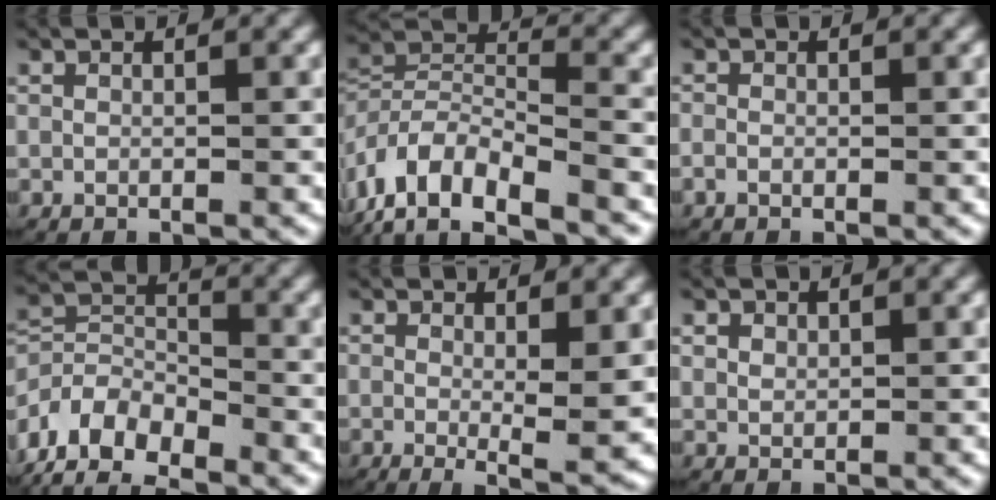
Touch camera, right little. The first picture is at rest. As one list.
[{"total": 9.3, "force": [-3.9, 6.8, 4.9], "torque": [-0.121, -0.025, -0.066]}, {"total": 1.1, "force": [-0.7, 0.7, 0.5], "torque": [-0.014, -0.004, -0.012]}, {"total": 12.2, "force": [-6.8, 9.0, 4.7], "torque": [-0.099, -0.040, -0.113]}, {"total": 4.0, "force": [-0.4, 0.9, 3.8], "torque": [-0.055, -0.027, -0.001]}, {"total": 1.1, "force": [0.6, 0.8, 0.4], "torque": [-0.012, -0.003, 0.018]}]